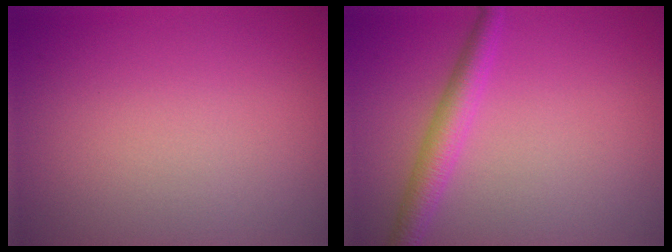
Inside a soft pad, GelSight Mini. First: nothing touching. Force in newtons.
{"total": 2.8, "press": 2.8, "slide": 0.1}